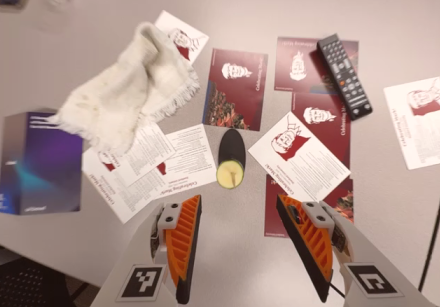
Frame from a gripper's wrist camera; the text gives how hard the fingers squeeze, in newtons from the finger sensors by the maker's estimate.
{"total": 0.7, "left": 1.2, "right": 0.2}